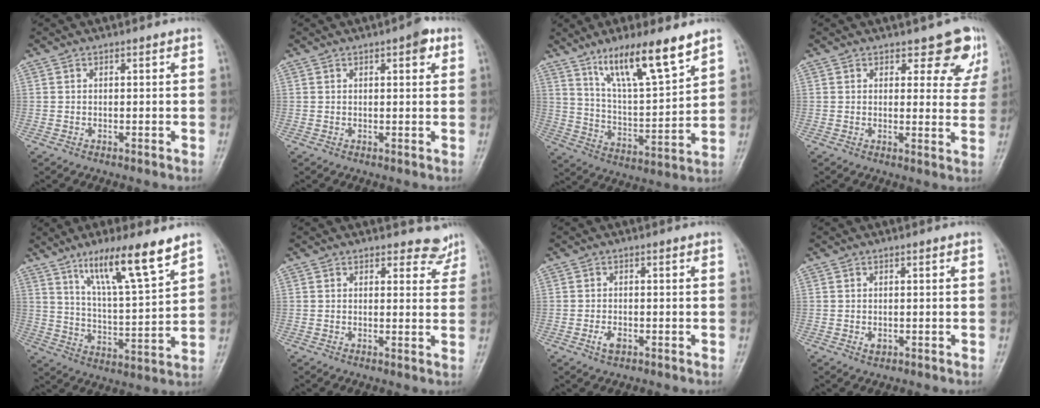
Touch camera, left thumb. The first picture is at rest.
{"total": 3.1, "force": [1.5, 1.1, 2.5], "torque": [-0.026, -0.002, 0.015]}
{"total": 15.1, "force": [10.3, 2.9, 10.6], "torque": [-0.170, -0.055, 0.192]}
{"total": 7.2, "force": [5.3, 3.5, 3.2], "torque": [0.001, -0.035, 0.053]}
{"total": 13.7, "force": [9.2, 1.8, 10.0], "torque": [-0.165, -0.051, 0.165]}
{"total": 4.1, "force": [3.7, 1.8, 0.0], "torque": [0.028, -0.028, 0.029]}
{"total": 2.2, "force": [-0.9, 1.3, 1.5], "torque": [-0.030, 0.000, -0.016]}
{"total": 1.2, "force": [-0.1, 0.9, 0.8], "torque": [-0.009, -0.002, 0.000]}